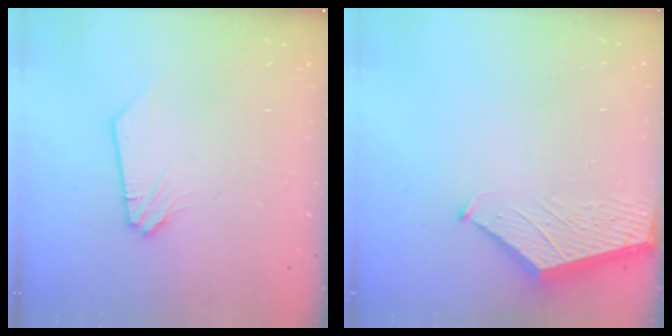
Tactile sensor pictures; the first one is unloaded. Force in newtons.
{"total": 2.4, "press": 2.4, "slide": 0.3}